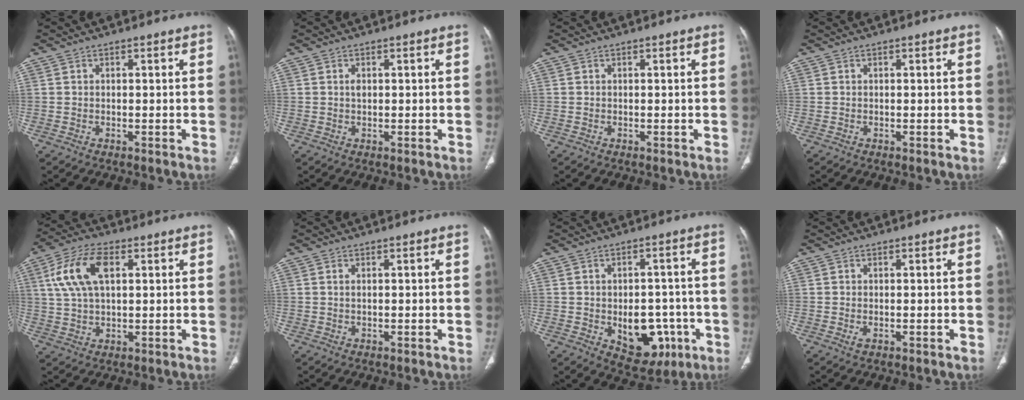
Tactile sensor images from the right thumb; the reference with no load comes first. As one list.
[{"total": 1.0, "force": [0.2, 0.6, 0.7], "torque": [-0.012, 0.001, 0.006]}, {"total": 0.0}, {"total": 0.0}, {"total": 11.5, "force": [3.4, 6.1, 9.1], "torque": [-0.188, 0.013, 0.065]}, {"total": 0.7, "force": [0.3, 0.3, 0.6], "torque": [-0.016, 0.004, 0.007]}, {"total": 12.0, "force": [-3.3, 7.8, 8.4], "torque": [-0.074, 0.018, -0.026]}, {"total": 1.0, "force": [-0.3, 0.5, 0.8], "torque": [-0.020, -0.002, -0.003]}]